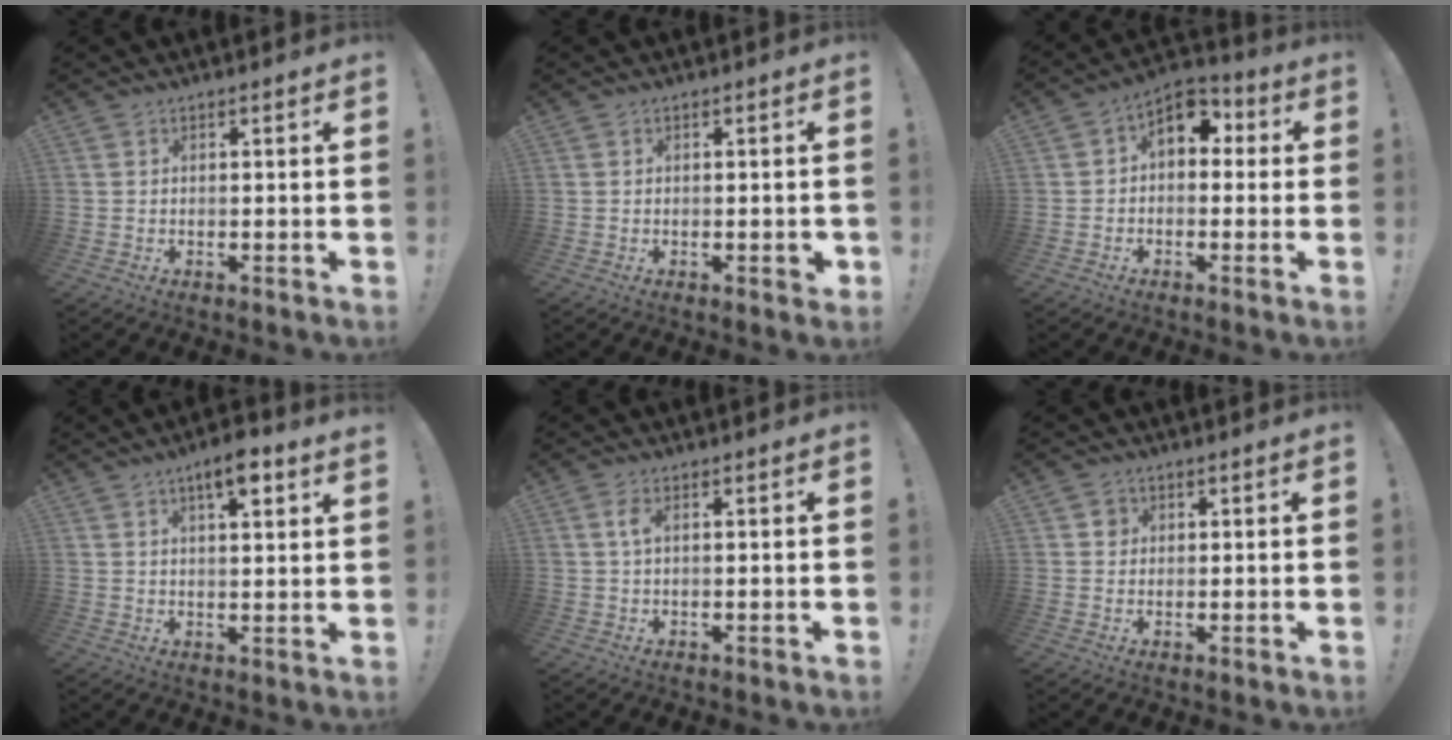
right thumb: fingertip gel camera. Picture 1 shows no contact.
{"total": 1.3, "force": [-0.5, 0.4, 1.1], "torque": [-0.012, 0.000, -0.008]}
{"total": 7.6, "force": [1.6, 5.5, 5.0], "torque": [-0.062, 0.002, 0.032]}
{"total": 6.3, "force": [3.6, 1.2, 5.0], "torque": [-0.064, -0.019, 0.053]}
{"total": 2.6, "force": [0.4, 0.7, 2.5], "torque": [-0.050, 0.004, 0.006]}
{"total": 2.2, "force": [0.5, 2.0, 0.7], "torque": [-0.003, 0.000, 0.006]}